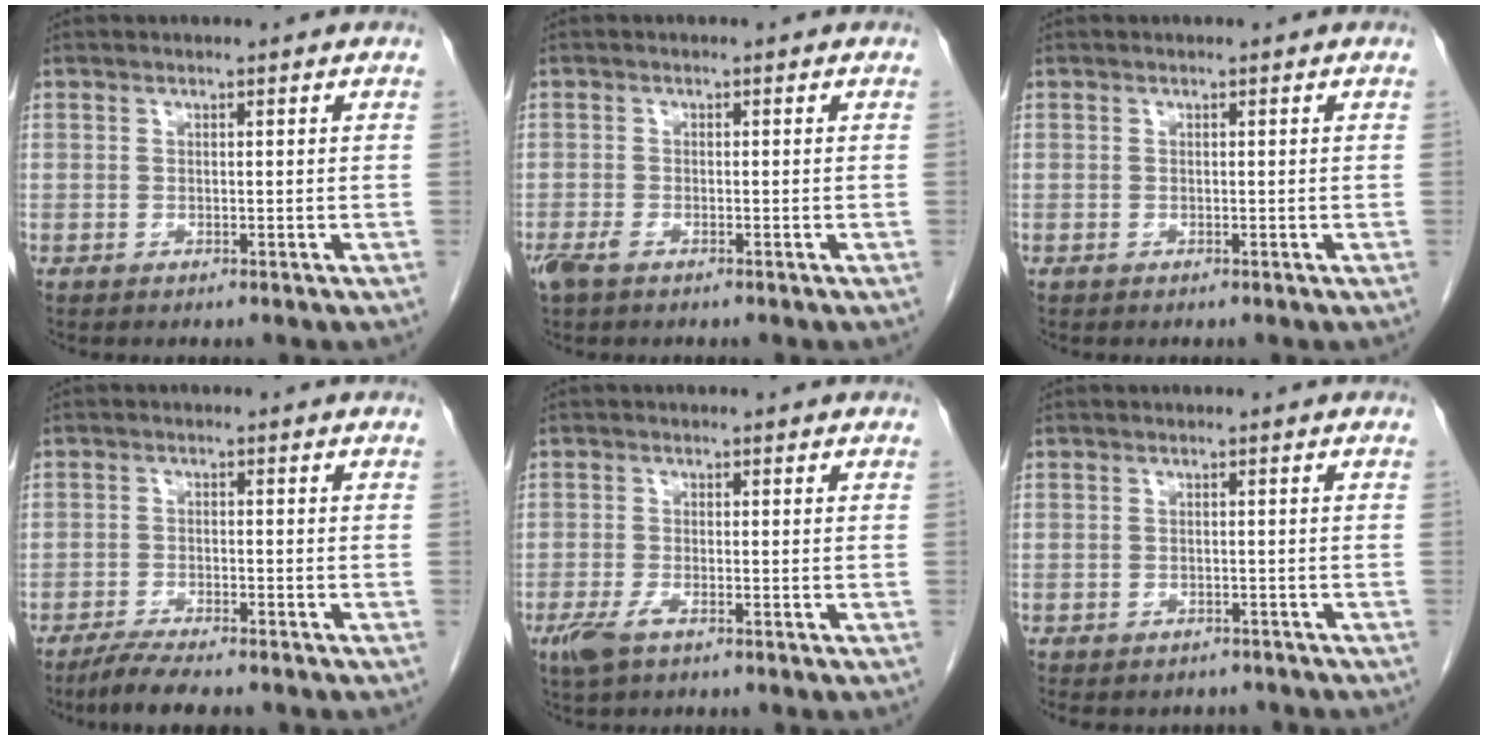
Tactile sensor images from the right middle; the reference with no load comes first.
{"total": 2.6, "force": [-1.6, 1.0, 1.7], "torque": [-0.042, -0.005, -0.028]}
{"total": 0.0}
{"total": 5.9, "force": [-5.0, 0.9, 3.0], "torque": [-0.053, -0.013, -0.084]}
{"total": 3.2, "force": [-1.9, 0.9, 2.4], "torque": [-0.057, -0.005, -0.036]}
{"total": 6.9, "force": [-6.1, 3.1, 1.2], "torque": [-0.017, -0.001, -0.073]}